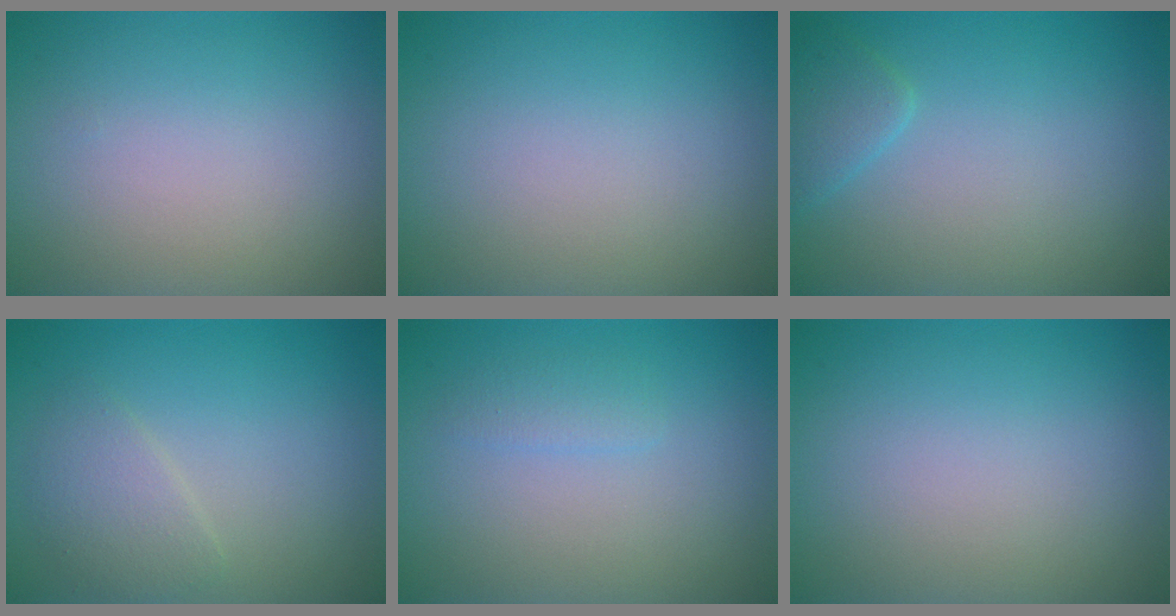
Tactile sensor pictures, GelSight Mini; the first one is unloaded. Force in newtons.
{"total": 0.0}
{"total": 1.7, "press": 1.7, "slide": 0.2}
{"total": 2.2, "press": 2.2, "slide": 0.1}
{"total": 1.1, "press": 1.1, "slide": 0.1}
{"total": 0.0}